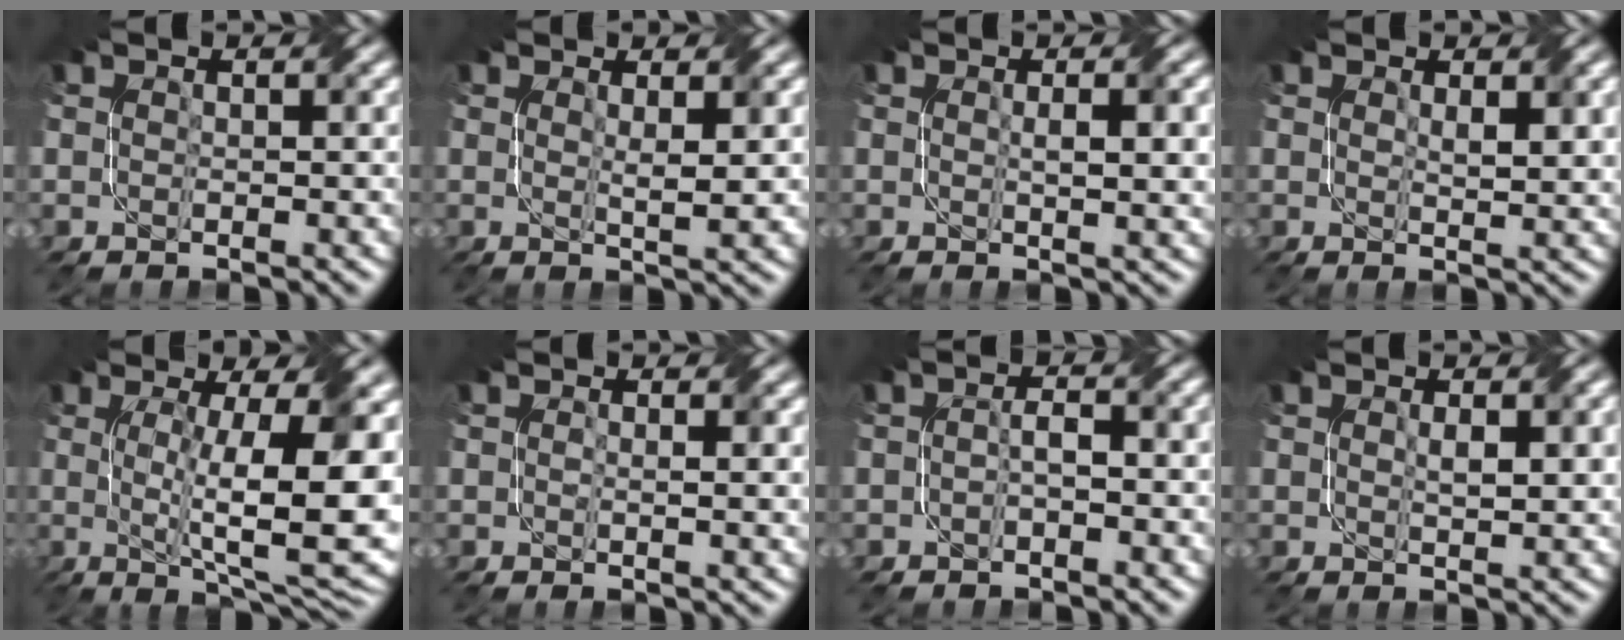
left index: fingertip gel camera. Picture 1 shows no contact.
{"total": 2.4, "force": [0.7, 0.3, 2.3], "torque": [-0.035, -0.004, 0.011]}
{"total": 3.6, "force": [0.4, 0.7, 3.5], "torque": [-0.049, 0.005, 0.007]}
{"total": 2.1, "force": [0.9, 0.3, 1.9], "torque": [-0.031, -0.003, 0.019]}
{"total": 13.3, "force": [1.1, 3.5, 12.8], "torque": [-0.183, -0.006, 0.025]}
{"total": 1.9, "force": [0.4, 0.4, 1.7], "torque": [-0.028, -0.002, 0.008]}
{"total": 1.9, "force": [-0.7, 0.7, 1.6], "torque": [-0.031, 0.003, -0.013]}
{"total": 2.3, "force": [0.5, 0.7, 2.1], "torque": [-0.040, 0.000, 0.013]}